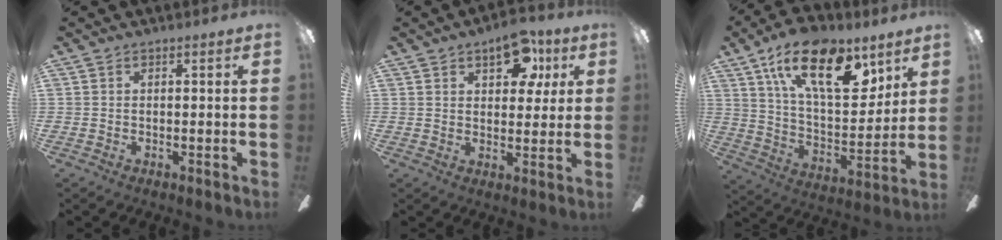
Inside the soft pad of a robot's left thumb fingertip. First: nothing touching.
{"total": 11.0, "force": [5.6, 6.1, 7.3], "torque": [-0.078, -0.016, 0.092]}
{"total": 24.0, "force": [12.9, 11.2, 16.8], "torque": [-0.261, -0.052, 0.223]}